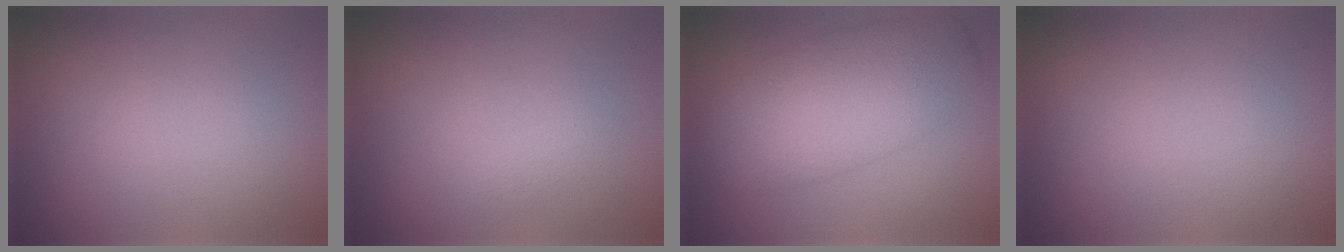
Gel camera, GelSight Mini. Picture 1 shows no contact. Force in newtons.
{"total": 0.7, "press": 0.7, "slide": 0.1}
{"total": 7.8, "press": 7.8, "slide": 0.1}
{"total": 0.0}